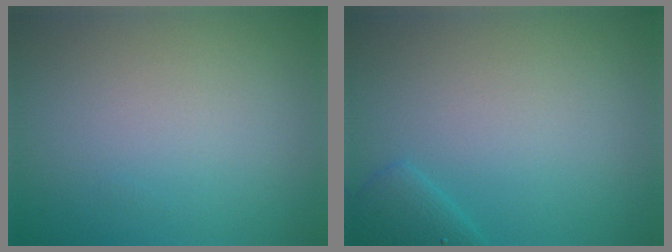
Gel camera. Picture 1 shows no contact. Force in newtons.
{"total": 1.8, "press": 1.8, "slide": 0.1}